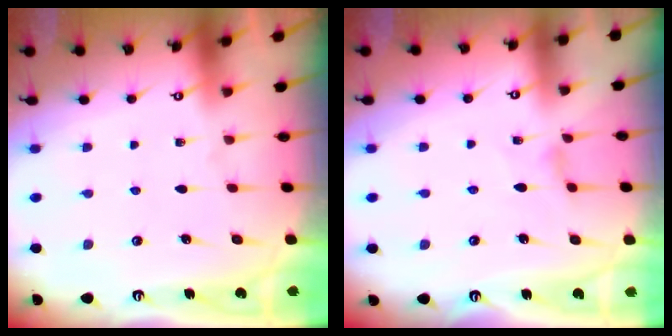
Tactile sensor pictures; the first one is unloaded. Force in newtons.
{"total": 2.2, "press": 2.2, "slide": 0.3}